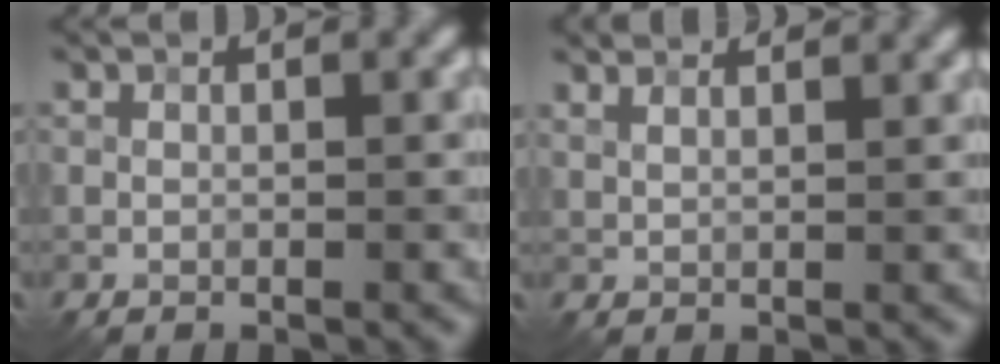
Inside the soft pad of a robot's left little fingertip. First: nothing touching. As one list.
[{"total": 6.3, "force": [5.1, 2.3, 2.8], "torque": [-0.059, 0.028, 0.078]}]